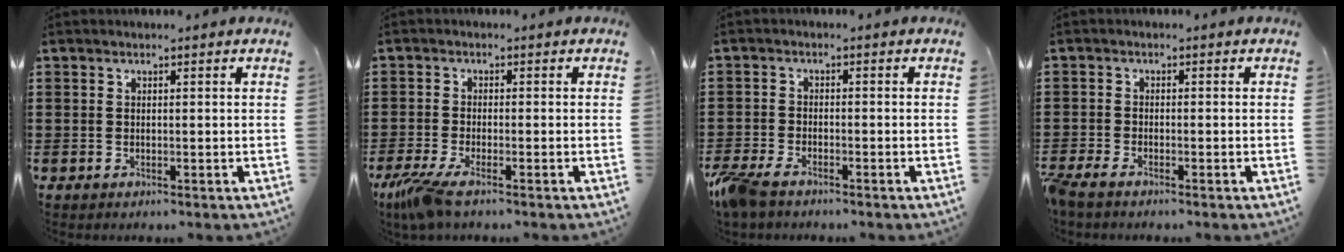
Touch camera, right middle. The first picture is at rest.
{"total": 4.0, "force": [-2.9, 0.2, 2.7], "torque": [-0.067, -0.018, -0.058]}
{"total": 3.6, "force": [-3.1, 0.9, 1.7], "torque": [-0.065, -0.012, -0.070]}
{"total": 2.1, "force": [-1.9, 0.3, 0.8], "torque": [-0.039, -0.008, -0.044]}